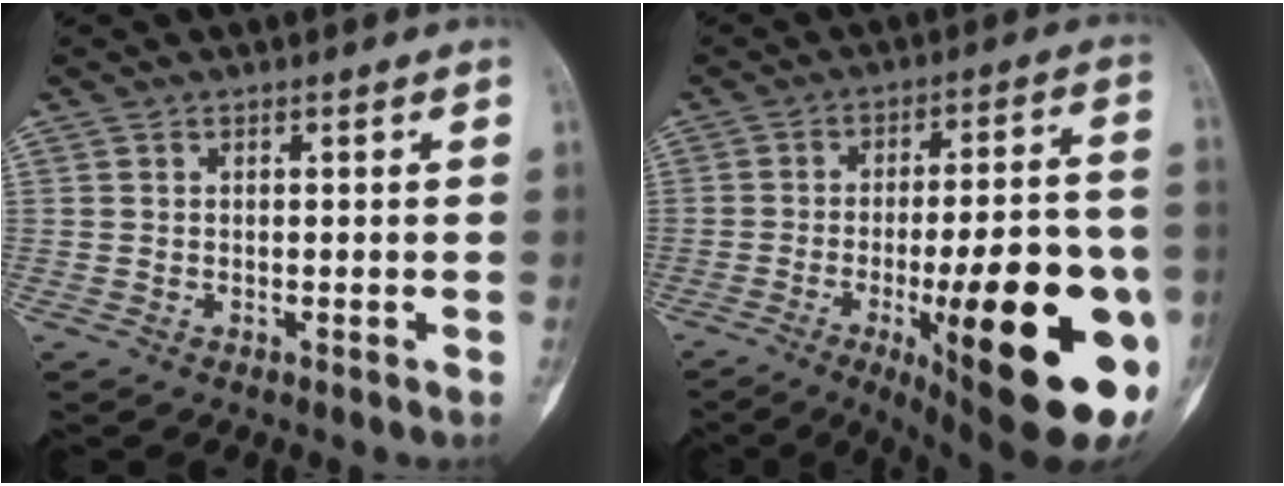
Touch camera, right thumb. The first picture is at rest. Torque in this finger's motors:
{"motor_torque": [1.53, 2.63, 2.20, -0.57, 0.26]}